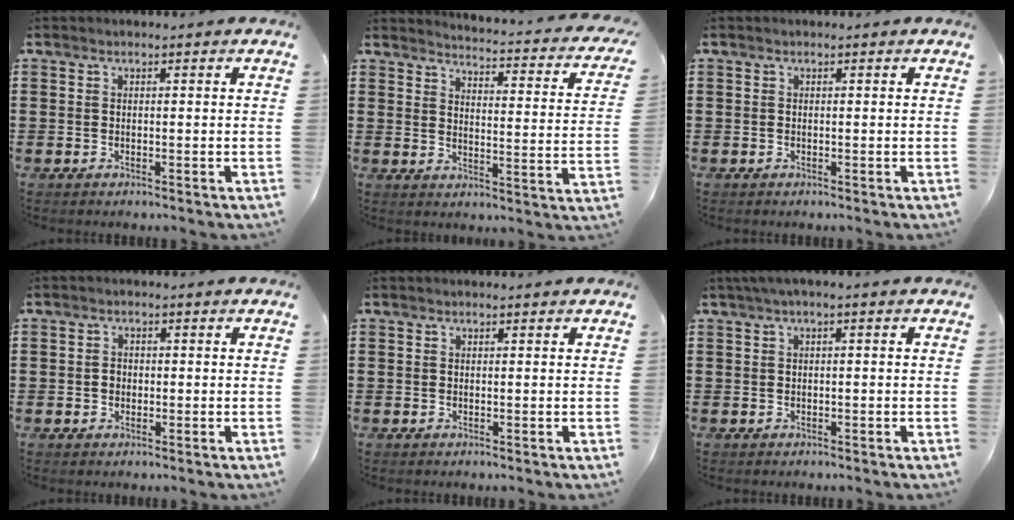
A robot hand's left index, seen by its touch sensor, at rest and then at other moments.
{"total": 2.6, "force": [2.5, -0.4, 0.8], "torque": [-0.028, -0.034, 0.029]}
{"total": 0.0}
{"total": 1.5, "force": [-0.1, 1.2, 0.8], "torque": [-0.019, 0.007, -0.004]}
{"total": 0.0}
{"total": 1.3, "force": [-0.3, 0.2, 1.3], "torque": [-0.018, -0.004, -0.006]}